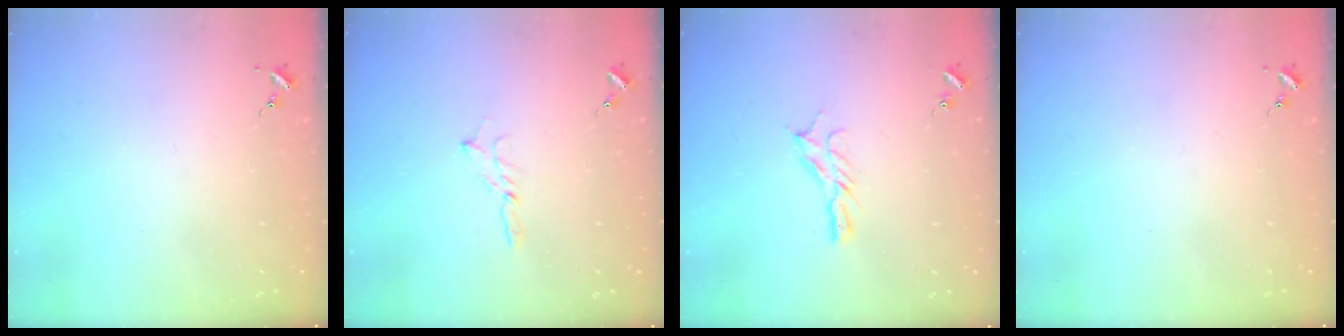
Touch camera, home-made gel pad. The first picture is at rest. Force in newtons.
{"total": 2.1, "press": 2.1, "slide": 0.2}
{"total": 6.9, "press": 6.9, "slide": 0.2}
{"total": 0.0}